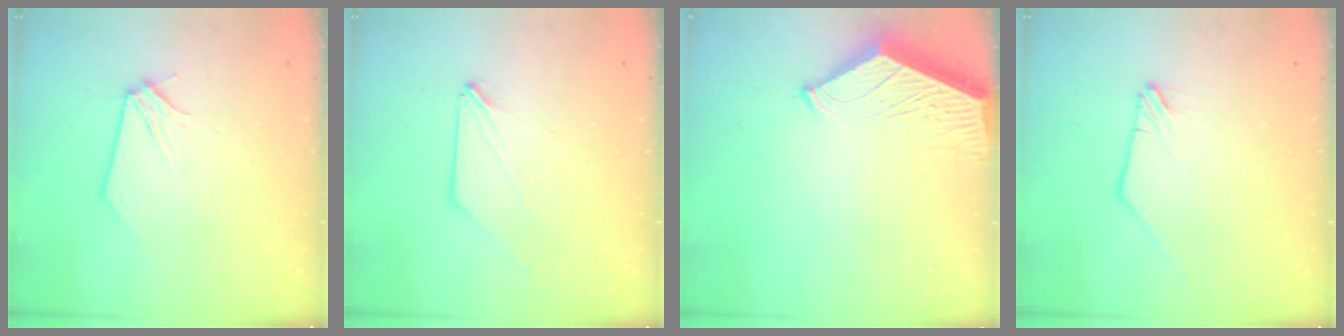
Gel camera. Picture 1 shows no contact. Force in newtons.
{"total": 0.0}
{"total": 4.6, "press": 4.5, "slide": 0.8}
{"total": 0.0}